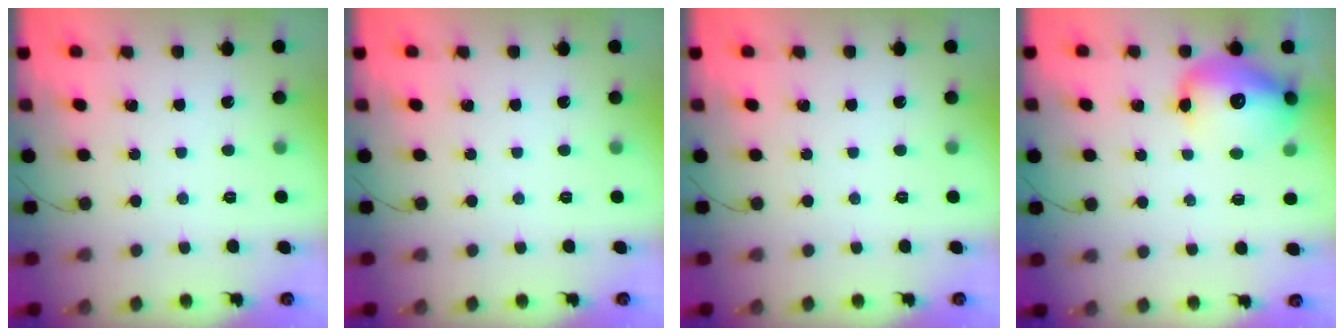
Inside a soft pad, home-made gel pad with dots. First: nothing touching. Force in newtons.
{"total": 0.0}
{"total": 0.0}
{"total": 15.0, "press": 14.4, "slide": 4.5}